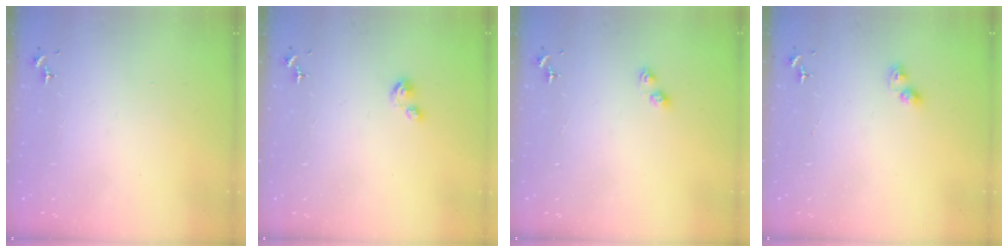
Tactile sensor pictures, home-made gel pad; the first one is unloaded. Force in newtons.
{"total": 3.4, "press": 3.3, "slide": 0.4}
{"total": 4.0, "press": 3.9, "slide": 0.6}
{"total": 2.8, "press": 2.8, "slide": 0.5}